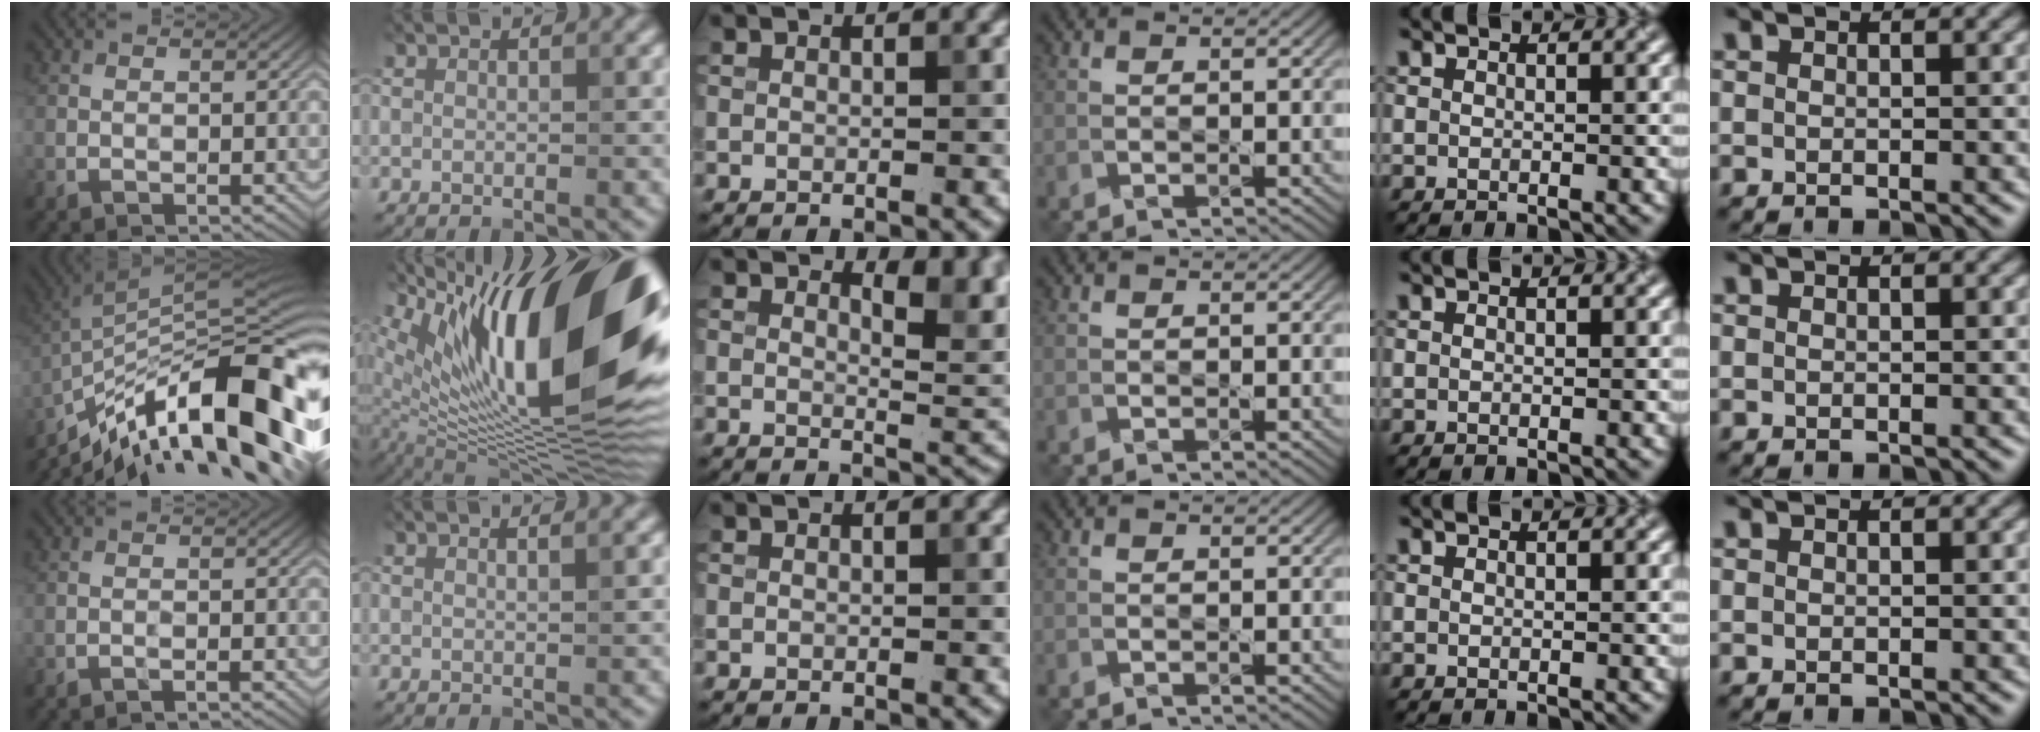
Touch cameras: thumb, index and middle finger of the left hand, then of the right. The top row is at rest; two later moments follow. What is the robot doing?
{"motion": "dispense", "object": "syringe"}